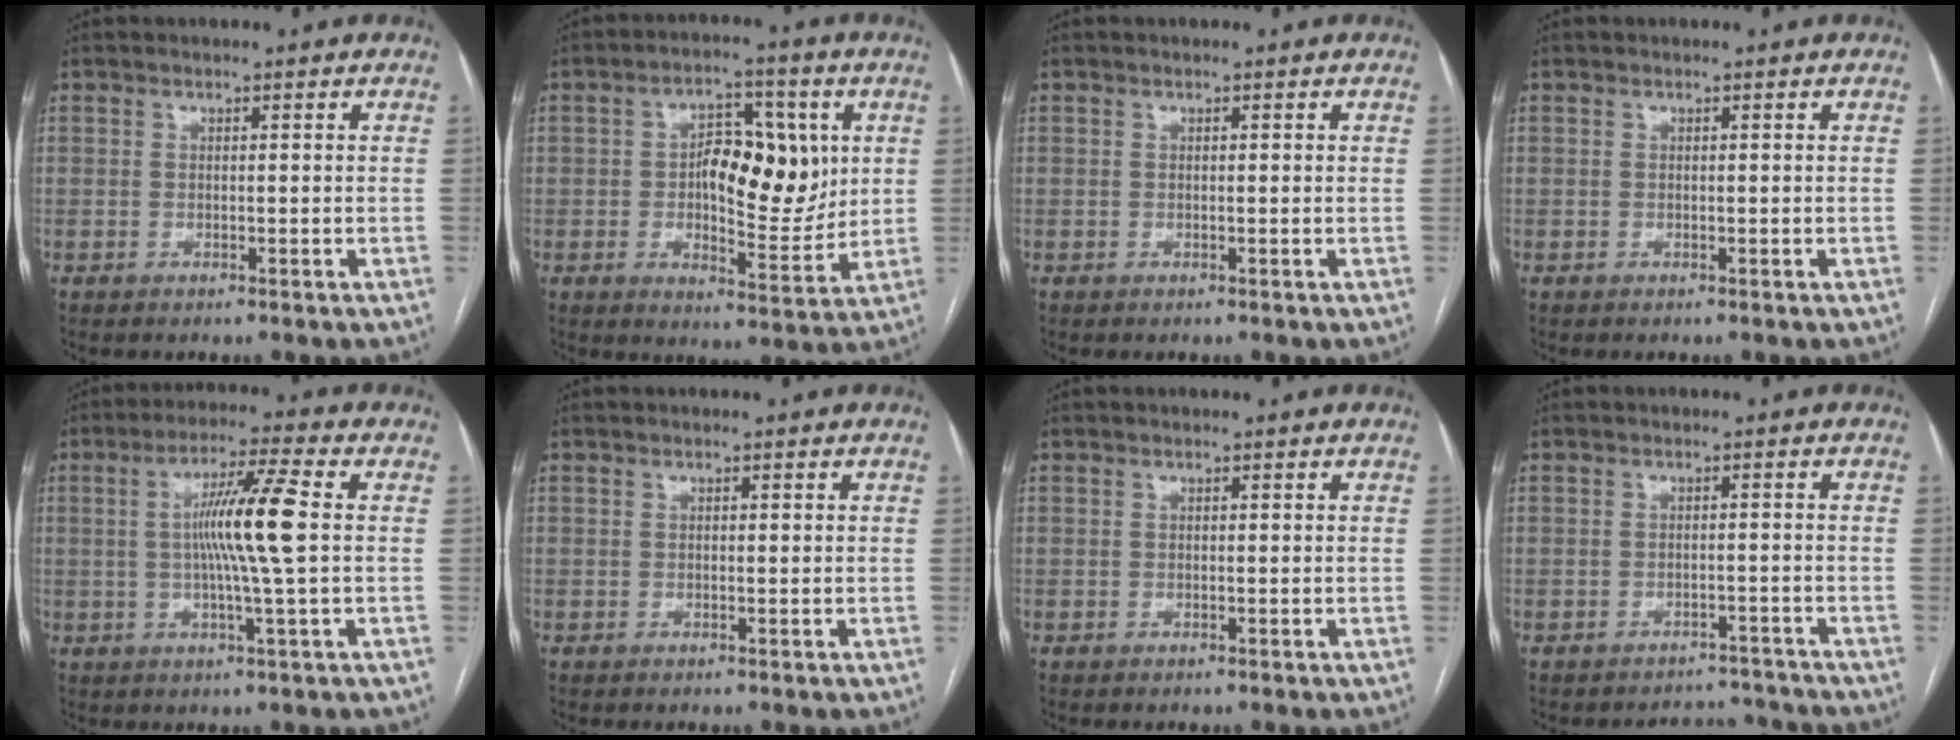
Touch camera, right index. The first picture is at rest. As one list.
[{"total": 11.7, "force": [1.7, 5.4, 10.2], "torque": [-0.152, 0.016, 0.032]}, {"total": 0.0}, {"total": 0.0}, {"total": 10.0, "force": [0.7, -0.8, 9.9], "torque": [-0.183, 0.003, 0.009]}, {"total": 0.6, "force": [0.1, 0.2, 0.5], "torque": [-0.011, 0.001, 0.002]}, {"total": 0.0}, {"total": 4.3, "force": [-4.0, 0.9, -1.2], "torque": [0.018, 0.015, -0.049]}]